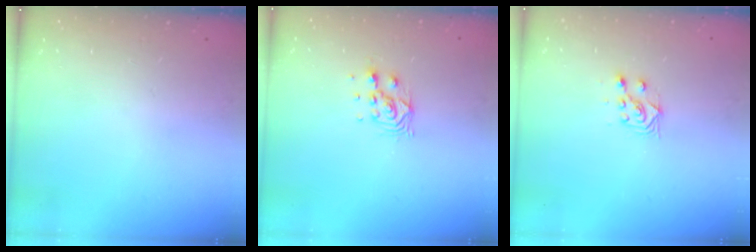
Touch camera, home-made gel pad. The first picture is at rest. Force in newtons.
{"total": 6.8, "press": 6.8, "slide": 0.5}
{"total": 4.9, "press": 4.8, "slide": 1.0}